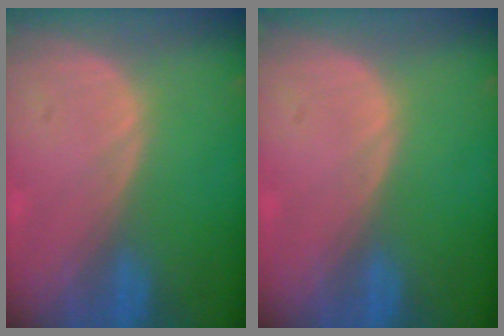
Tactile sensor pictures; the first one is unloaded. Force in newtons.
{"total": 0.0}